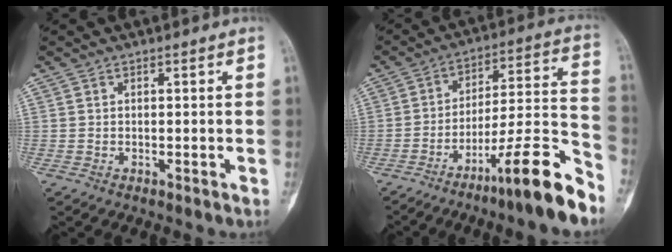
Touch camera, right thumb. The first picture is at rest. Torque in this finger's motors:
{"motor_torque": [1.45, 1.39, -0.07, -0.29, 0.20]}